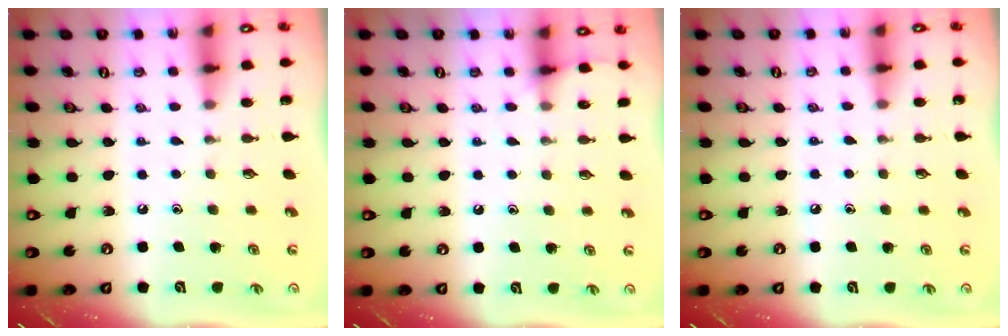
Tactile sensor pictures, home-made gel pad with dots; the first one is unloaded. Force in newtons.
{"total": 4.8, "press": 4.8, "slide": 0.7}
{"total": 4.2, "press": 4.2, "slide": 0.7}